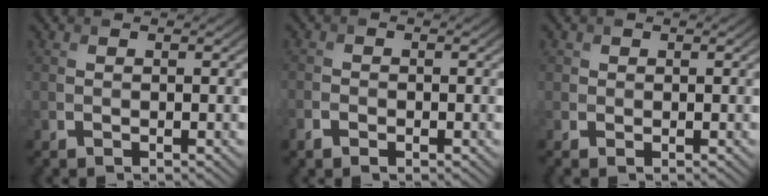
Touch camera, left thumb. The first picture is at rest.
{"total": 1.0, "force": [-0.6, 0.6, 0.6], "torque": [-0.015, -0.001, -0.017]}
{"total": 1.2, "force": [-0.5, 1.1, 0.2], "torque": [-0.003, -0.001, -0.008]}